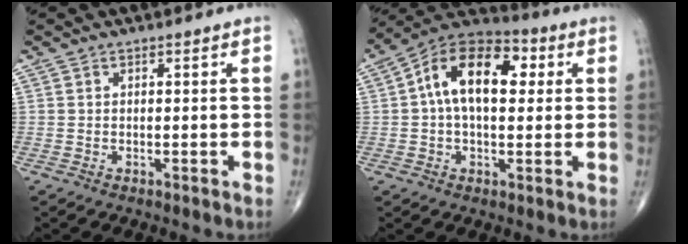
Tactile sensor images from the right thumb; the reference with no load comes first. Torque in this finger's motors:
{"motor_torque": [0.15, 0.48, 0.94, 0.75, 0.12]}